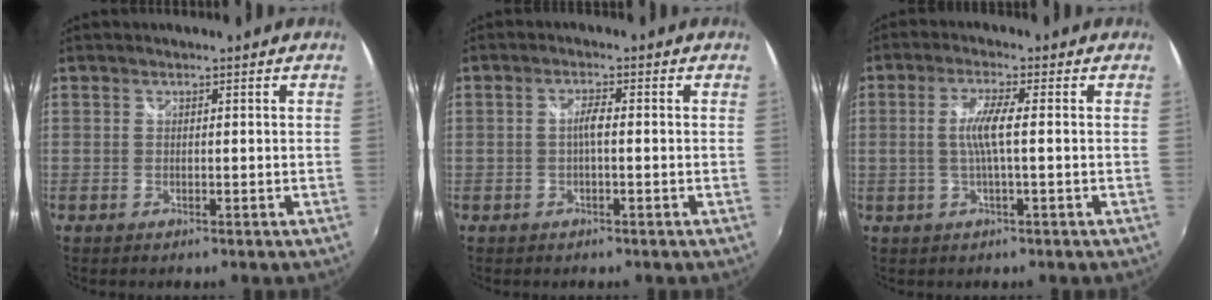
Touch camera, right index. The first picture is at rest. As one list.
[{"total": 2.0, "force": [-0.4, 0.3, 2.0], "torque": [-0.038, 0.005, -0.008]}, {"total": 5.0, "force": [-0.1, 0.1, 5.0], "torque": [-0.097, 0.000, 0.000]}]